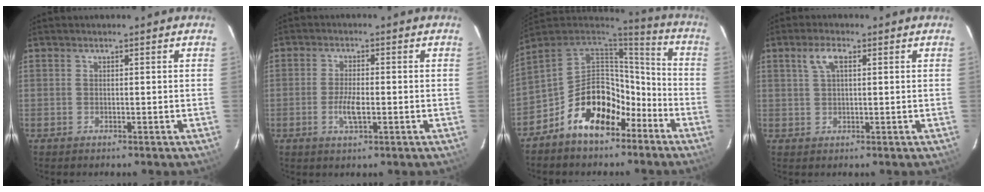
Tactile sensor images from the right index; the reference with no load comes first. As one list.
[{"total": 4.2, "force": [-1.2, 1.4, 3.8], "torque": [-0.077, -0.002, -0.021]}, {"total": 15.9, "force": [-8.6, 9.2, 9.8], "torque": [-0.185, 0.038, -0.136]}, {"total": 3.5, "force": [1.4, 1.4, 2.8], "torque": [-0.057, 0.009, 0.026]}]